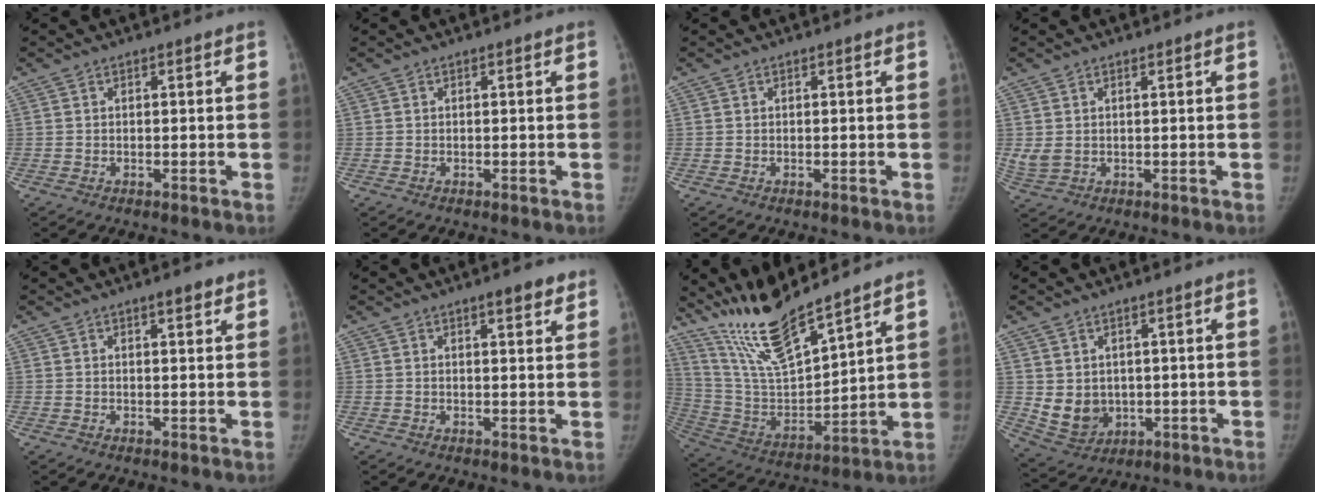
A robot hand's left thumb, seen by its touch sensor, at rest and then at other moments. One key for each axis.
{"total": 0.0}
{"total": 0.0}
{"total": 3.2, "fx": 0.7, "fy": 2.1, "fz": 2.3, "tx": -0.051, "ty": -0.004, "tz": 0.023}
{"total": 2.4, "fx": 1.5, "fy": 0.6, "fz": 1.8, "tx": -0.014, "ty": -0.005, "tz": 0.019}
{"total": 3.8, "fx": 2.4, "fy": 1.0, "fz": 2.7, "tx": -0.024, "ty": -0.011, "tz": 0.030}
{"total": 16.1, "fx": 13.9, "fy": 1.8, "fz": 8.0, "tx": -0.135, "ty": -0.078, "tz": 0.281}
{"total": 7.3, "fx": 0.1, "fy": 6.2, "fz": 3.9, "tx": -0.047, "ty": -0.012, "tz": 0.029}